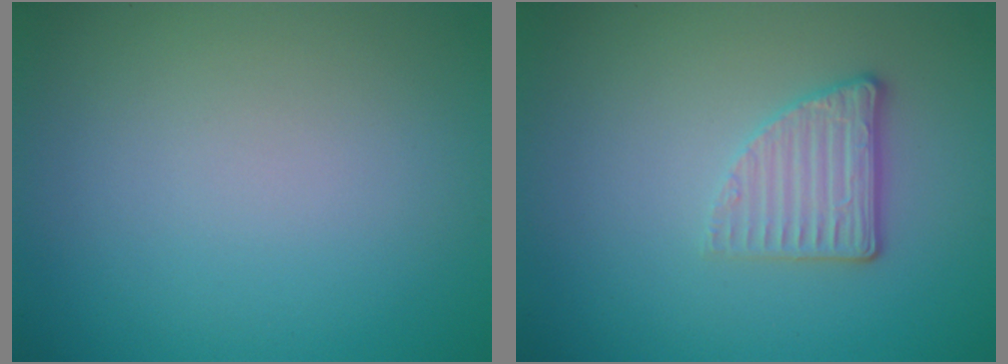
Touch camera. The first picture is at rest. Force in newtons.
{"total": 2.7, "press": 2.3, "slide": 1.4}